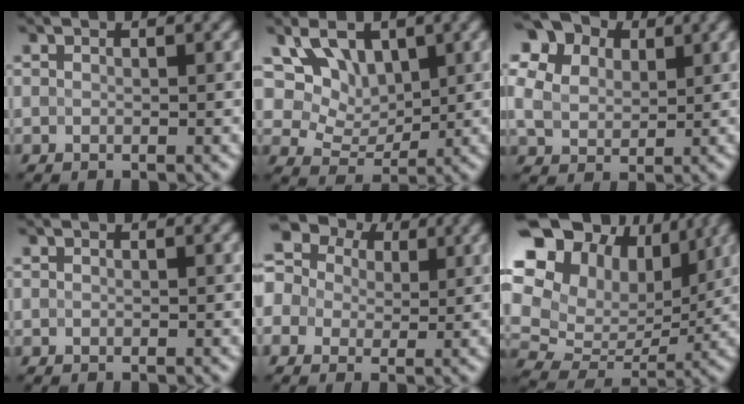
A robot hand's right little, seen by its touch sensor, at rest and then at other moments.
{"total": 5.4, "force": [2.0, 3.8, 3.2], "torque": [-0.055, -0.006, 0.034]}
{"total": 14.6, "force": [7.4, 10.4, 7.1], "torque": [-0.179, 0.038, 0.126]}
{"total": 0.0}
{"total": 12.2, "force": [4.2, 9.8, 5.9], "torque": [-0.142, 0.046, 0.047]}
{"total": 21.3, "force": [7.1, 16.7, 11.2], "torque": [-0.237, 0.030, 0.111]}